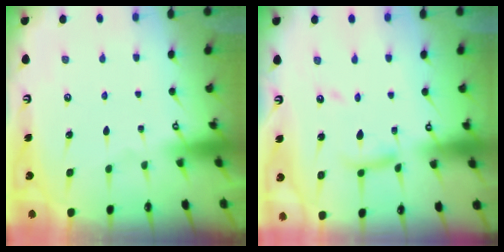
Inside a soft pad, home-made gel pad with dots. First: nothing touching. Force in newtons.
{"total": 9.6, "press": 9.6, "slide": 0.8}